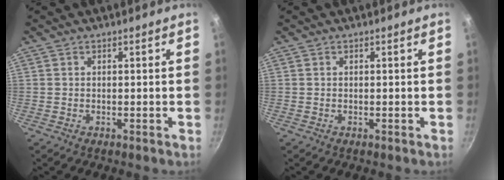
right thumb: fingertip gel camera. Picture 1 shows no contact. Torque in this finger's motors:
{"motor_torque": [0.01, 0.01, -0.17, 0.16, 0.00]}